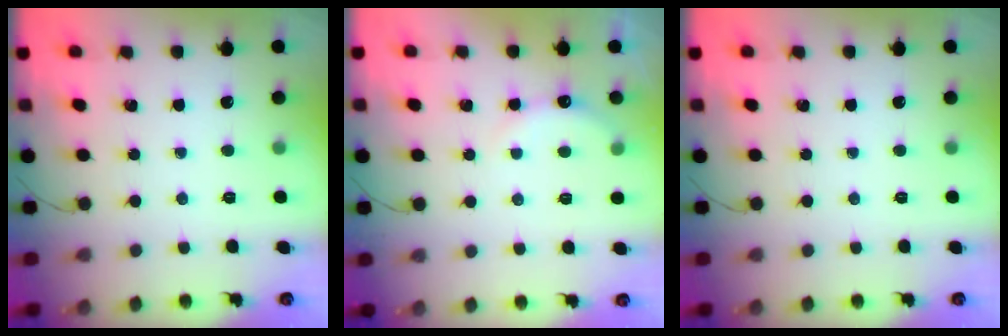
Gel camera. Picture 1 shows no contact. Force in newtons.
{"total": 5.2, "press": 5.0, "slide": 1.4}
{"total": 0.0}